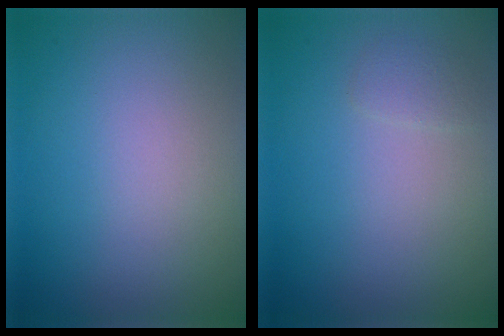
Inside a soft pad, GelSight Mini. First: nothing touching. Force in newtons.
{"total": 0.9, "press": 0.9, "slide": 0.0}